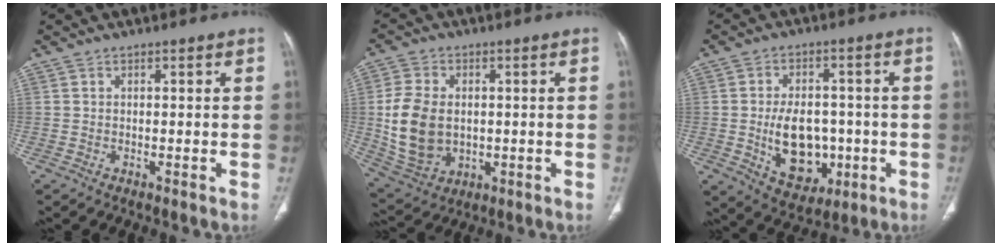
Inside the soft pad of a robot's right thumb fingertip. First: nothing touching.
{"total": 13.2, "force": [0.1, 9.5, 9.1], "torque": [-0.171, -0.004, 0.021]}
{"total": 12.7, "force": [-2.1, 8.7, 9.0], "torque": [-0.112, 0.007, -0.014]}